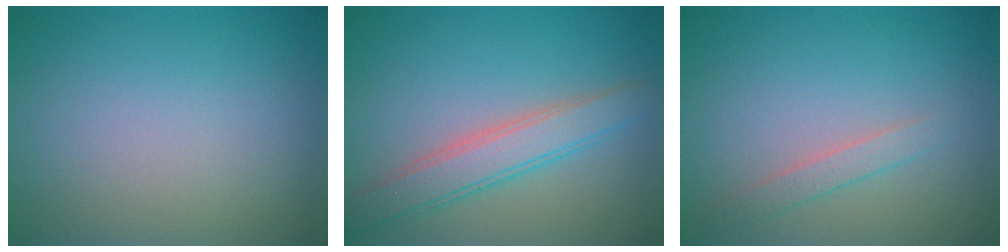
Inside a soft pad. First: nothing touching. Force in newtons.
{"total": 3.8, "press": 3.8, "slide": 0.1}
{"total": 1.5, "press": 1.5, "slide": 0.1}